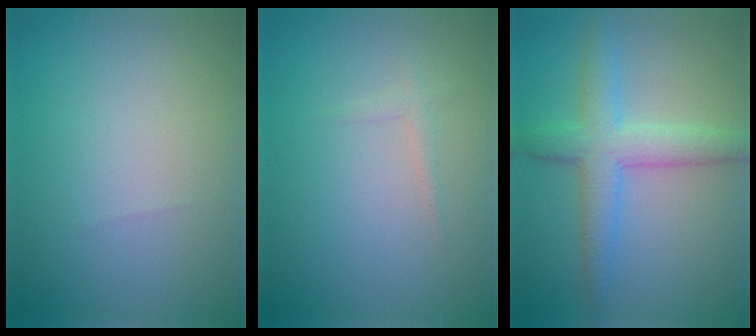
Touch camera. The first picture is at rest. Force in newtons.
{"total": 0.9, "press": 0.9, "slide": 0.1}
{"total": 4.7, "press": 4.7, "slide": 0.1}